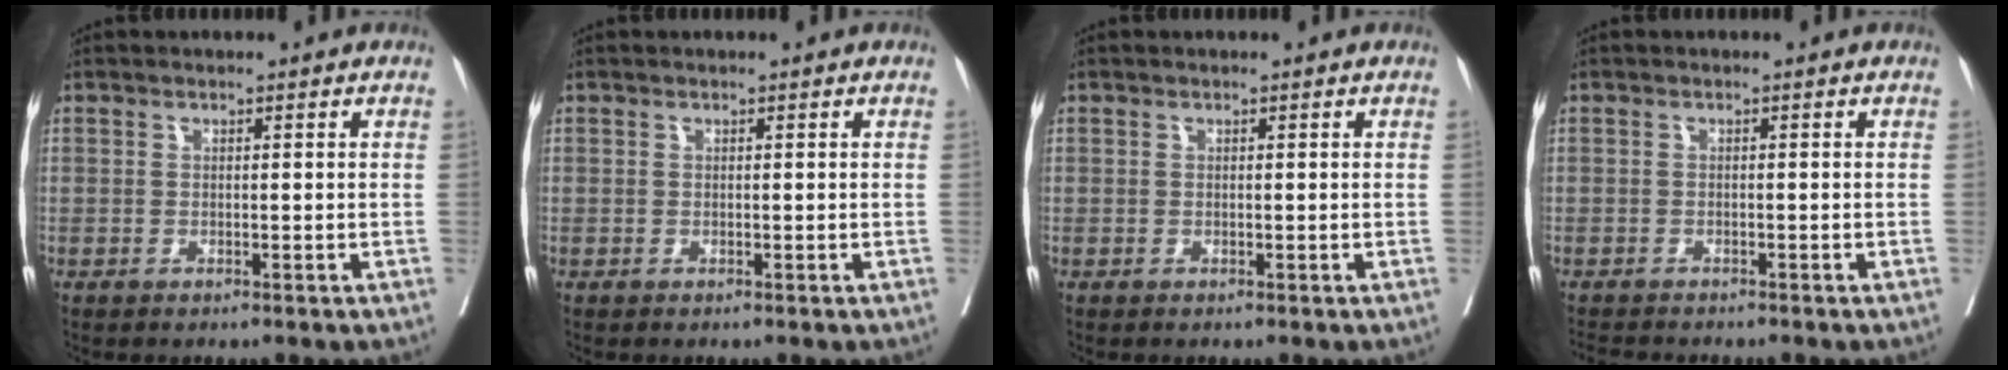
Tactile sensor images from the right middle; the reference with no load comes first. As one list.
[{"total": 0.0}, {"total": 0.0}, {"total": 3.9, "force": [-3.6, 0.5, 1.2], "torque": [-0.015, -0.009, -0.057]}]